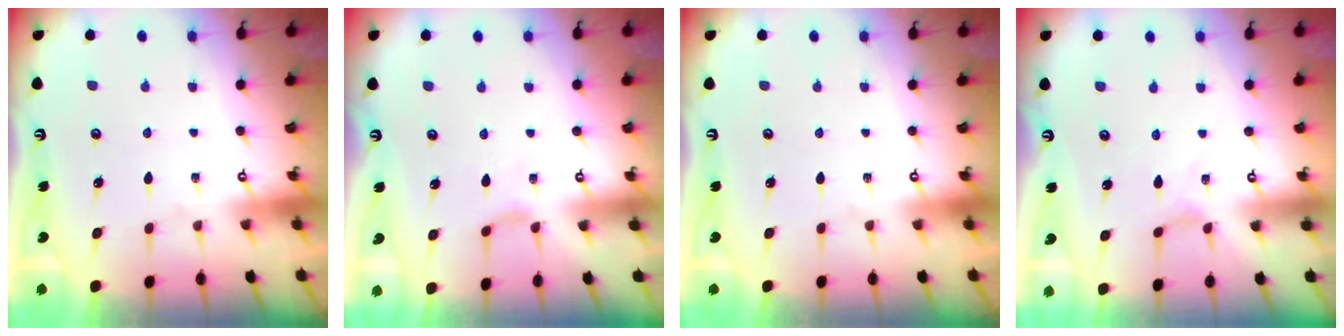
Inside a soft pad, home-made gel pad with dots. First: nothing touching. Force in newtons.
{"total": 2.2, "press": 2.2, "slide": 0.5}
{"total": 0.0}
{"total": 0.0}